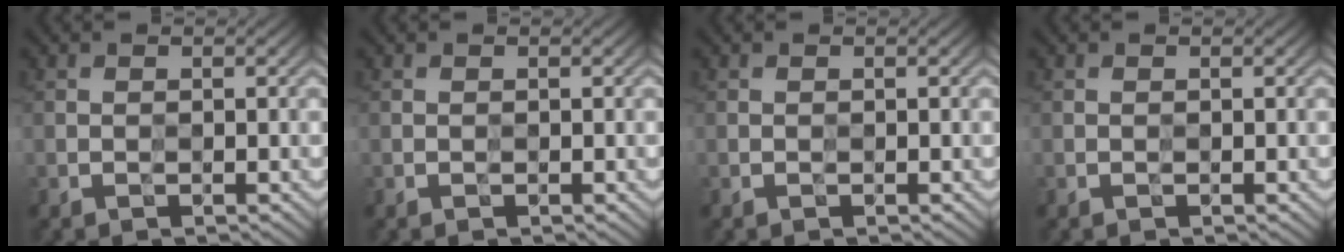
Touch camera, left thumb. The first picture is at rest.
{"total": 0.0}
{"total": 0.0}
{"total": 0.0}